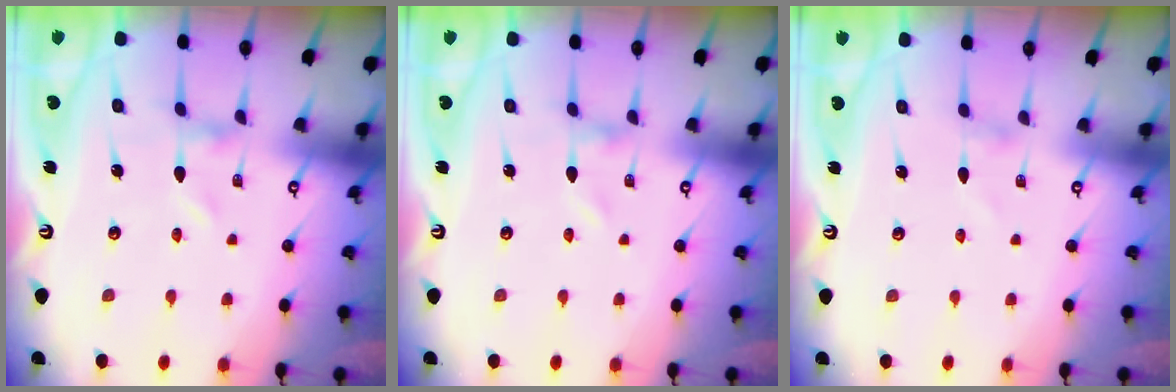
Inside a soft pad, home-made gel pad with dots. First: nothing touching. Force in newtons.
{"total": 0.0}
{"total": 1.4, "press": 1.4, "slide": 0.1}